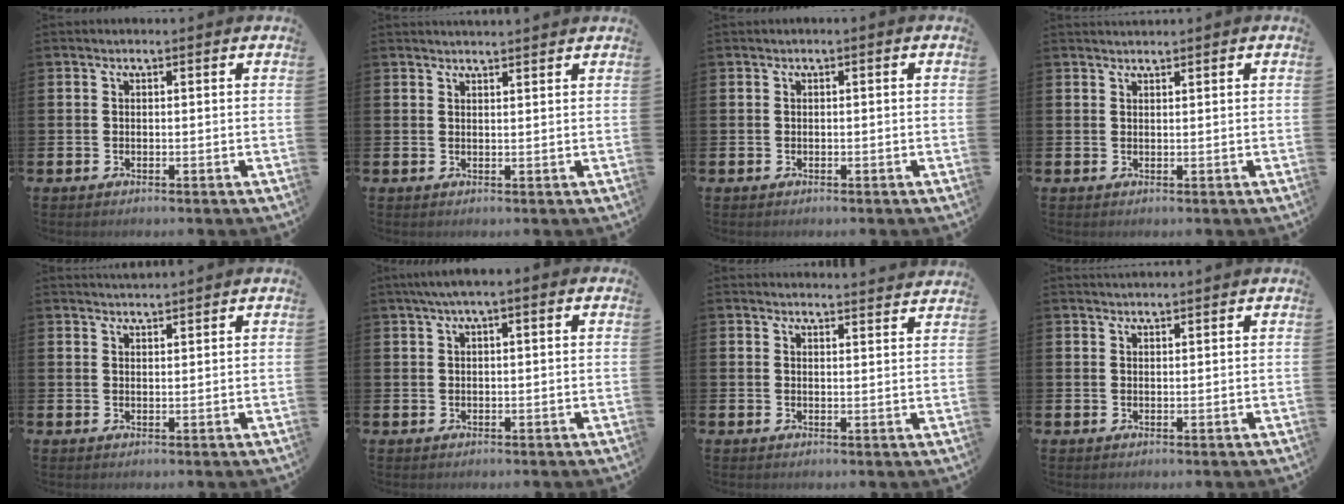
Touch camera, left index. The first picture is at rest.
{"total": 1.8, "force": [1.8, -0.1, 0.0], "torque": [0.010, -0.012, 0.030]}
{"total": 0.0}
{"total": 1.0, "force": [0.9, 0.0, 0.0], "torque": [0.005, -0.002, 0.017]}
{"total": 2.0, "force": [2.0, 0.2, 0.2], "torque": [-0.001, -0.009, 0.036]}
{"total": 1.9, "force": [0.9, 0.2, 1.7], "torque": [-0.030, 0.004, 0.015]}
{"total": 2.9, "force": [2.9, -0.3, -0.2], "torque": [0.013, -0.025, 0.049]}
{"total": 1.2, "force": [1.2, -0.1, 0.0], "torque": [0.004, -0.005, 0.021]}